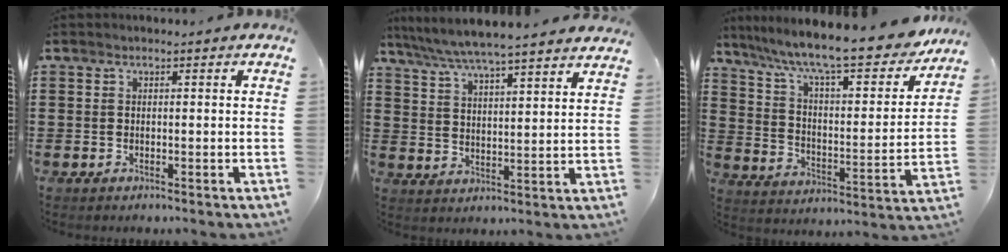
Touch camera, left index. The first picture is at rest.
{"total": 5.7, "force": [5.5, -0.4, 1.7], "torque": [-0.057, -0.033, 0.092]}
{"total": 10.8, "force": [9.2, 0.8, 5.5], "torque": [-0.135, -0.062, 0.150]}